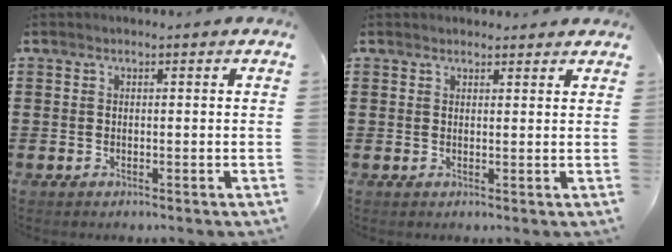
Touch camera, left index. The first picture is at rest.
{"total": 1.4, "force": [1.4, 0.3, 0.0], "torque": [-0.003, 0.003, 0.027]}